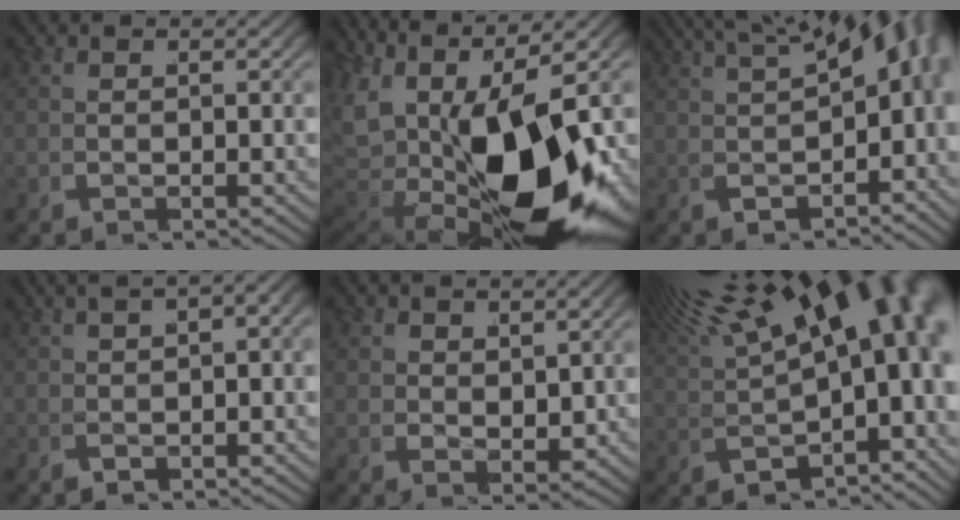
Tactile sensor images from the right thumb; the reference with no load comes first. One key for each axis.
{"total": 20.2, "fx": -1.9, "fy": 12.5, "fz": 15.7, "tx": -0.283, "ty": -0.046, "tz": -0.015}
{"total": 9.9, "fx": 1.8, "fy": 5.7, "fz": 7.9, "tx": -0.098, "ty": 0.005, "tz": 0.027}
{"total": 6.7, "fx": 1.0, "fy": 3.8, "fz": 5.4, "tx": -0.080, "ty": 0.012, "tz": 0.007}
{"total": 1.7, "fx": 1.5, "fy": 0.7, "fz": 0.6, "tx": -0.006, "ty": 0.003, "tz": 0.030}
{"total": 14.8, "fx": 3.0, "fy": 8.7, "fz": 11.6, "tx": -0.161, "ty": -0.011, "tz": 0.056}